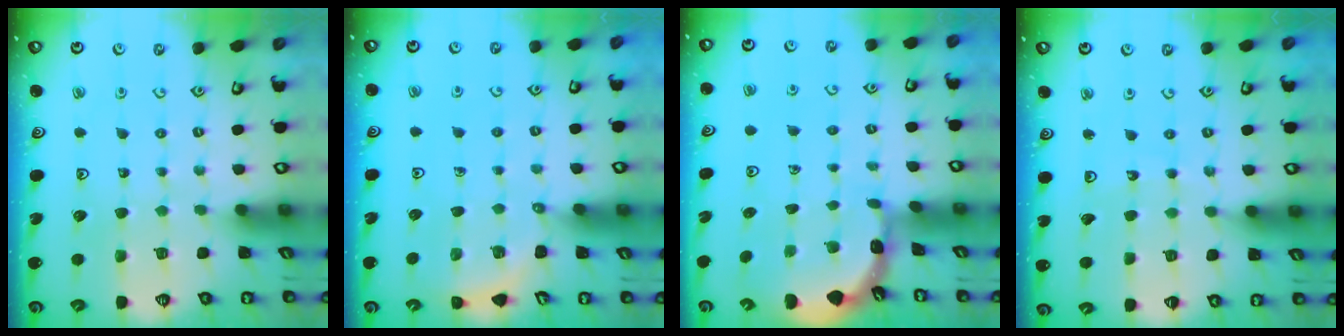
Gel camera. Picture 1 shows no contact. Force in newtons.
{"total": 2.6, "press": 2.6, "slide": 0.2}
{"total": 1.8, "press": 1.8, "slide": 0.1}
{"total": 3.5, "press": 3.4, "slide": 0.6}